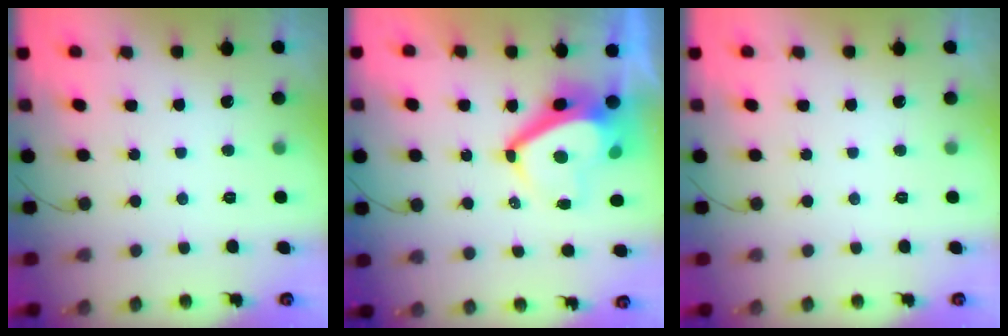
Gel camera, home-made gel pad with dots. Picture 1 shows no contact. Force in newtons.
{"total": 7.8, "press": 7.8, "slide": 0.6}
{"total": 0.0}